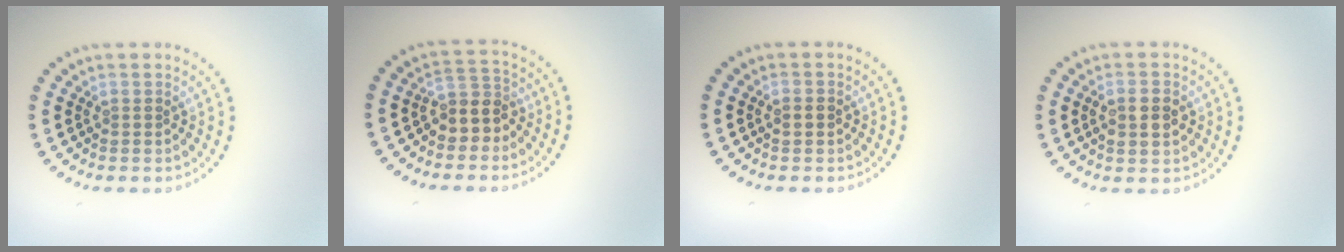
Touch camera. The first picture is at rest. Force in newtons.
{"total": 3.1, "press": 2.6, "slide": 1.6}
{"total": 1.5, "press": 1.5, "slide": 0.1}
{"total": 2.5, "press": 2.4, "slide": 0.4}